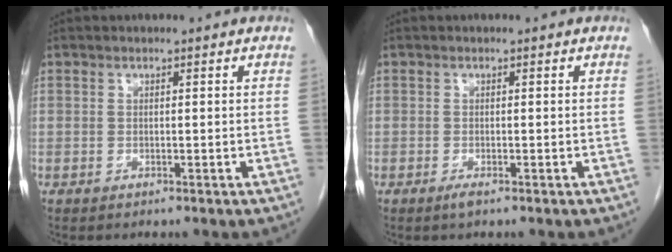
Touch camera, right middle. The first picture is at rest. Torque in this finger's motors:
{"motor_torque": [0.54, -0.09, 0.00, 0.01]}